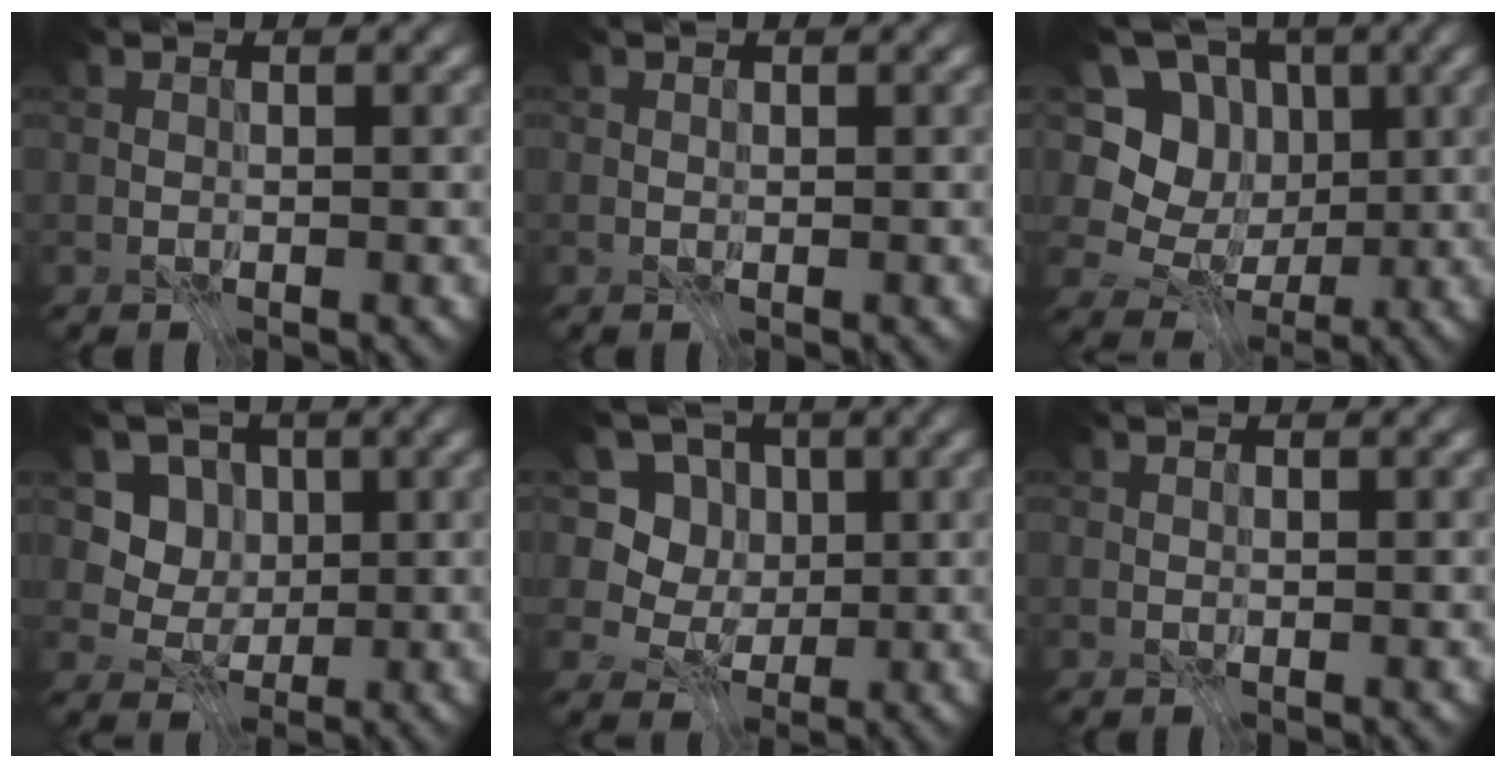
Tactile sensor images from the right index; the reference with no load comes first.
{"total": 0.0}
{"total": 9.0, "force": [0.5, 8.0, 4.0], "torque": [-0.081, 0.023, -0.021]}
{"total": 4.7, "force": [0.5, 4.3, 1.8], "torque": [-0.022, -0.003, -0.016]}
{"total": 8.1, "force": [1.3, 7.2, 3.4], "torque": [-0.061, 0.017, -0.011]}
{"total": 0.0}